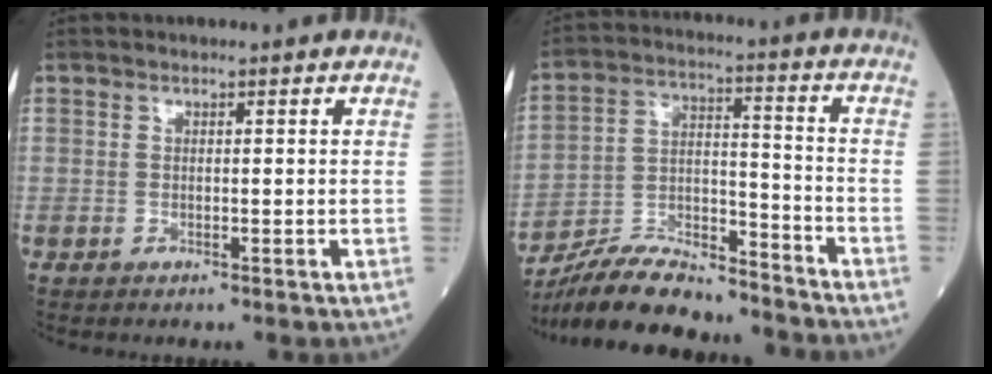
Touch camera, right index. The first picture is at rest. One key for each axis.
{"total": 15.3, "fx": -14.3, "fy": 2.5, "fz": 4.9, "tx": -0.089, "ty": 0.023, "tz": -0.251}